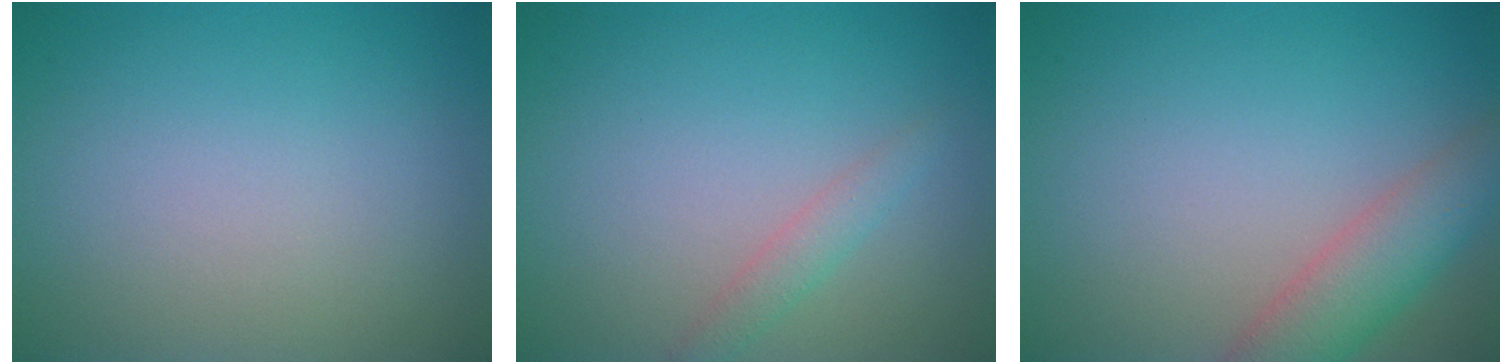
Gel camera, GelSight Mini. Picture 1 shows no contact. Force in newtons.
{"total": 1.5, "press": 1.5, "slide": 0.1}
{"total": 4.3, "press": 4.3, "slide": 0.1}